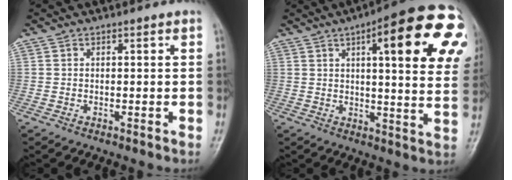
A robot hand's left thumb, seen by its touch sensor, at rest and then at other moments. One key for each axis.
{"total": 24.4, "fx": 8.9, "fy": 6.4, "fz": 21.8, "tx": -0.241, "ty": 0.001, "tz": 0.109}